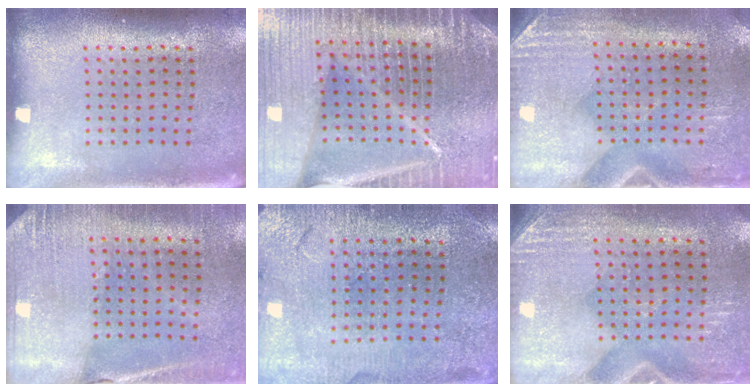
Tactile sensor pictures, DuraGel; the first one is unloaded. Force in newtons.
{"total": 7.2, "press": 6.1, "slide": 3.8}
{"total": 2.9, "press": 2.5, "slide": 1.5}
{"total": 2.6, "press": 2.5, "slide": 0.8}
{"total": 1.0, "press": 0.9, "slide": 0.3}
{"total": 2.9, "press": 2.5, "slide": 1.4}